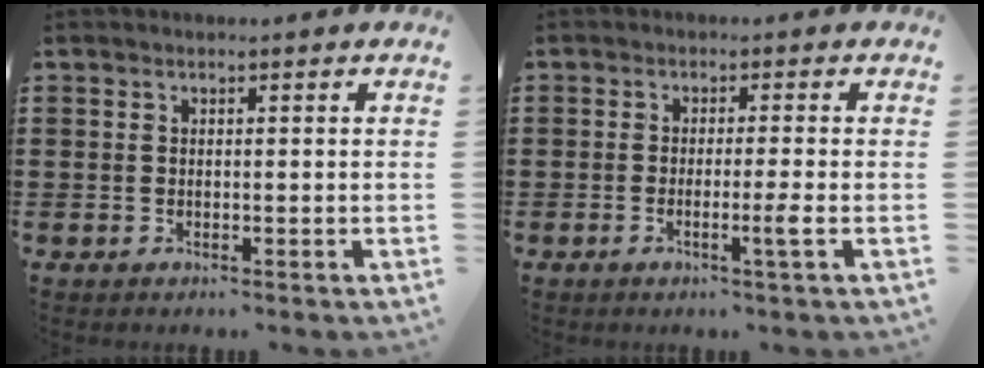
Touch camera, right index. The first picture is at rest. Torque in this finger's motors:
{"motor_torque": [-0.46, 0.86, 0.00, 0.00]}